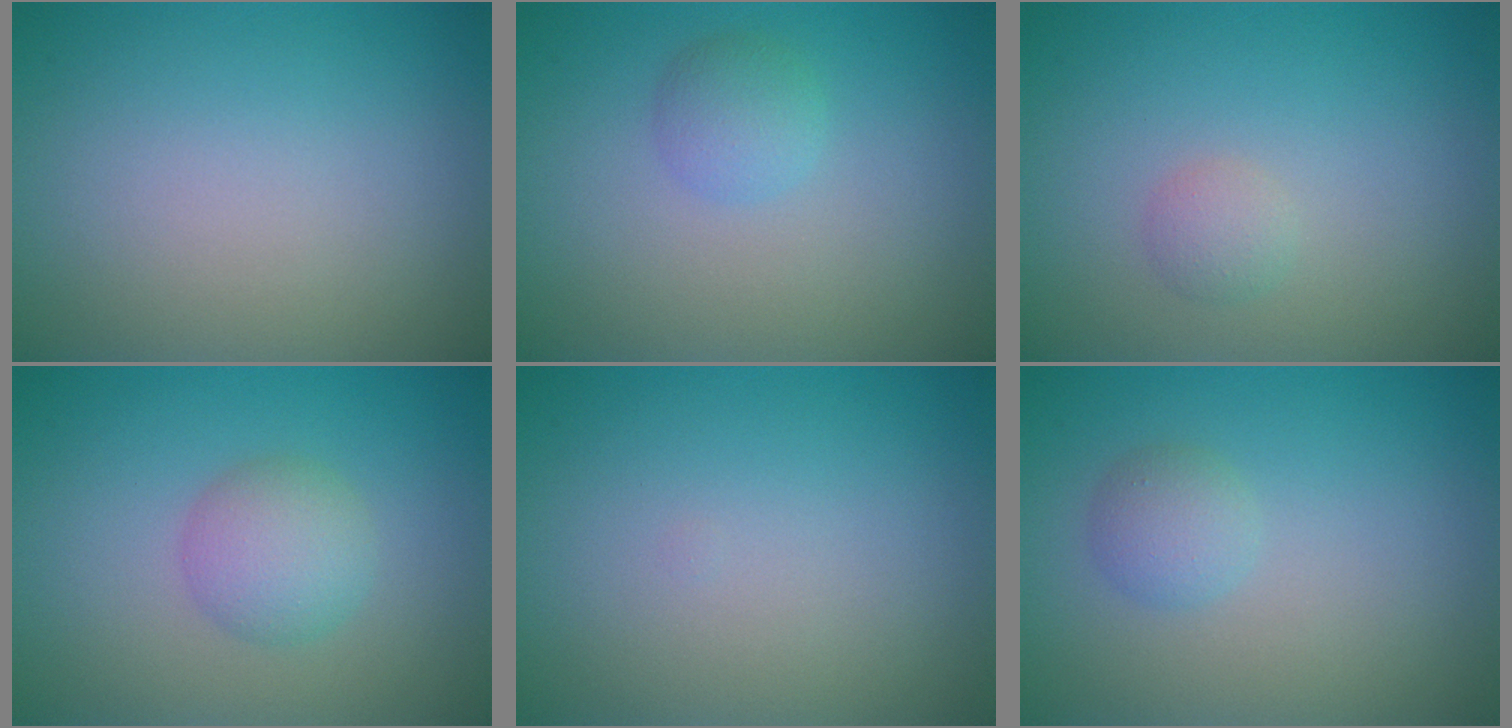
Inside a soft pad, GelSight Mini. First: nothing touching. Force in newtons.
{"total": 1.9, "press": 1.9, "slide": 0.0}
{"total": 1.2, "press": 1.2, "slide": 0.1}
{"total": 2.9, "press": 2.9, "slide": 0.1}
{"total": 0.0}
{"total": 1.7, "press": 1.7, "slide": 0.1}